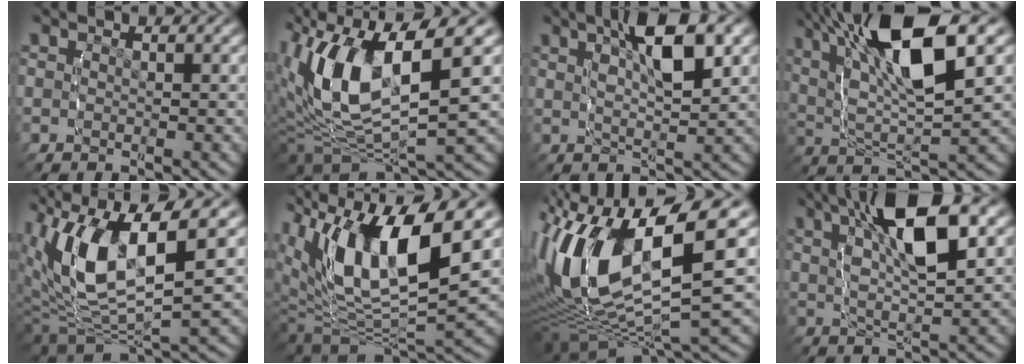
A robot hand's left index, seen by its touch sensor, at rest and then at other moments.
{"total": 12.2, "force": [-0.5, 8.6, 8.7], "torque": [-0.220, -0.030, 0.003]}
{"total": 5.2, "force": [1.8, 2.1, 4.3], "torque": [-0.088, 0.014, 0.024]}
{"total": 10.5, "force": [4.1, 5.5, 8.0], "torque": [-0.169, 0.019, 0.051]}
{"total": 11.0, "force": [-0.7, 7.6, 7.9], "torque": [-0.201, -0.033, 0.005]}
{"total": 13.3, "force": [-0.4, 9.1, 9.6], "torque": [-0.217, -0.032, 0.004]}
{"total": 15.7, "force": [0.0, 9.9, 12.2], "torque": [-0.264, -0.010, 0.002]}
{"total": 8.5, "force": [2.8, 3.5, 7.3], "torque": [-0.138, 0.024, 0.034]}